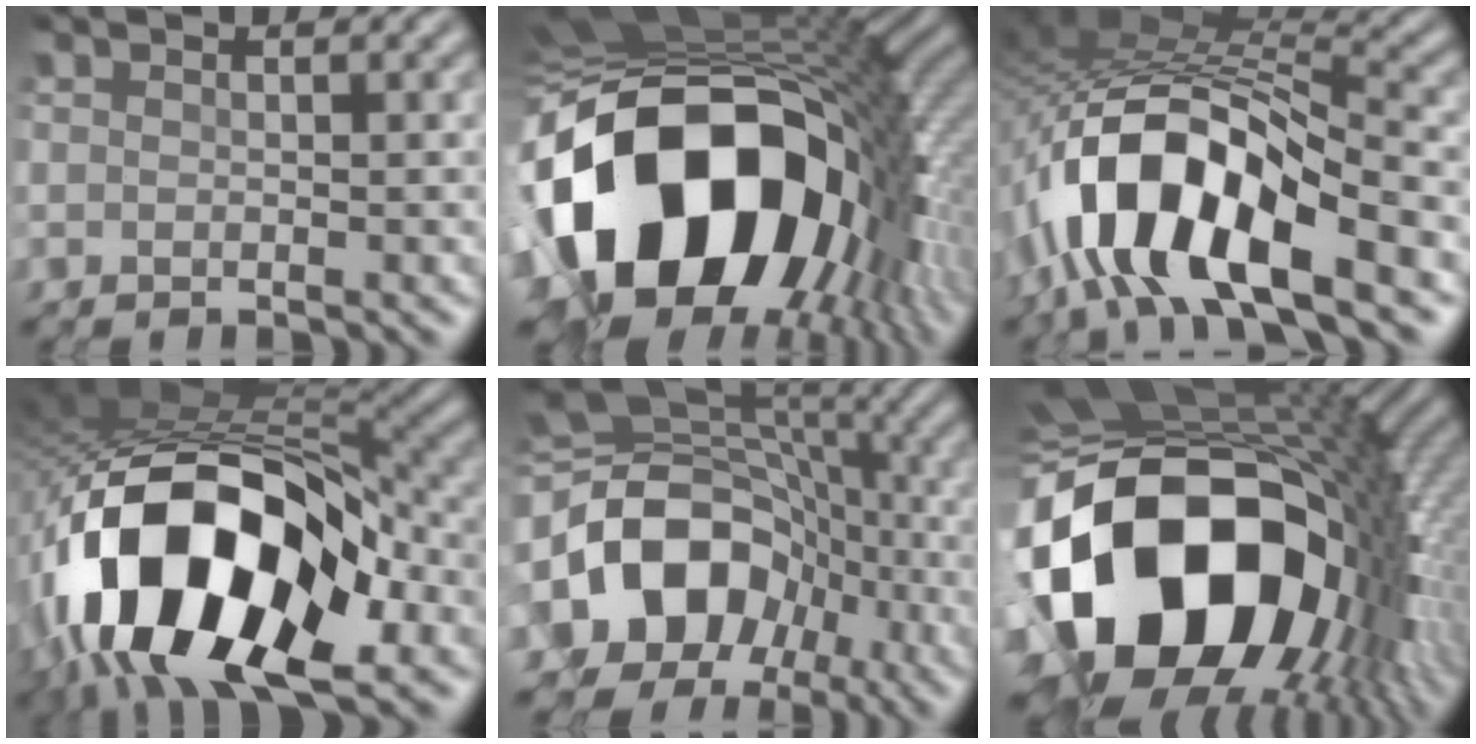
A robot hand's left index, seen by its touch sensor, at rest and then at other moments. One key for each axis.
{"total": 21.1, "fx": -4.6, "fy": 13.4, "fz": 15.6, "tx": -0.326, "ty": -0.052, "tz": -0.056}
{"total": 13.9, "fx": -5.5, "fy": 5.6, "fz": 11.4, "tx": -0.231, "ty": 0.009, "tz": -0.101}
{"total": 19.0, "fx": -5.7, "fy": 9.8, "fz": 15.2, "tx": -0.313, "ty": -0.007, "tz": -0.082}
{"total": 14.2, "fx": -3.3, "fy": 10.8, "fz": 8.6, "tx": -0.172, "ty": -0.010, "tz": -0.047}
{"total": 19.5, "fx": -5.4, "fy": 12.7, "fz": 13.8, "tx": -0.269, "ty": -0.027, "tz": -0.079}